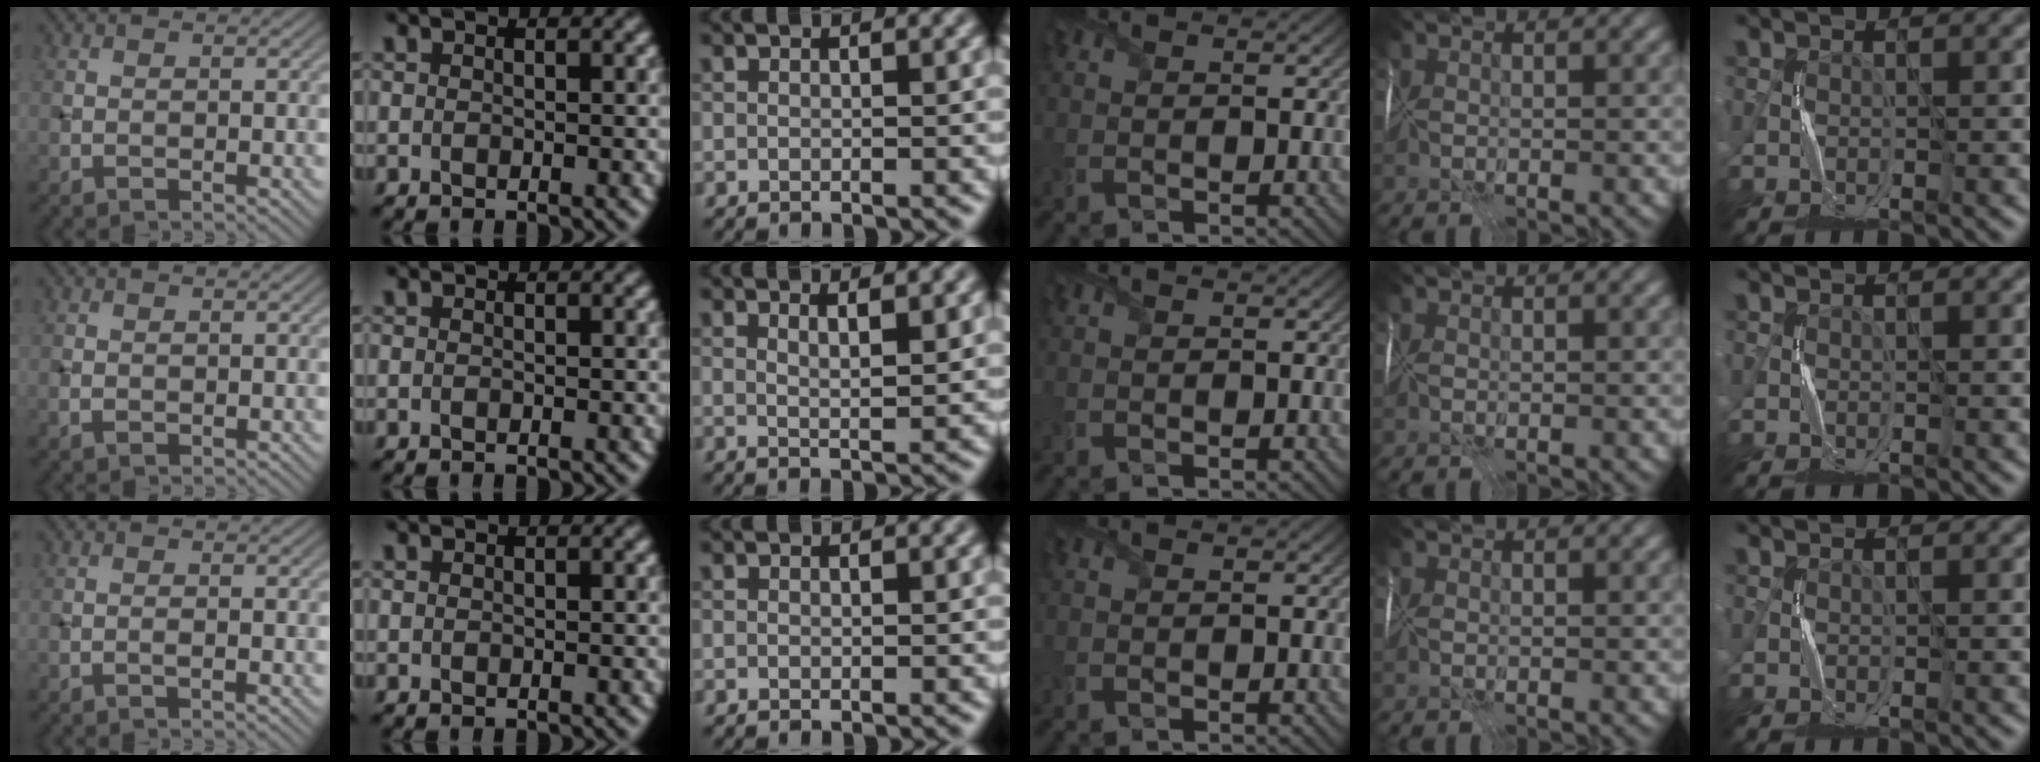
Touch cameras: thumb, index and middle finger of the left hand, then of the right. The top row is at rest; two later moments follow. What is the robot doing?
{"motion": "fold", "object": "wrapping paper"}